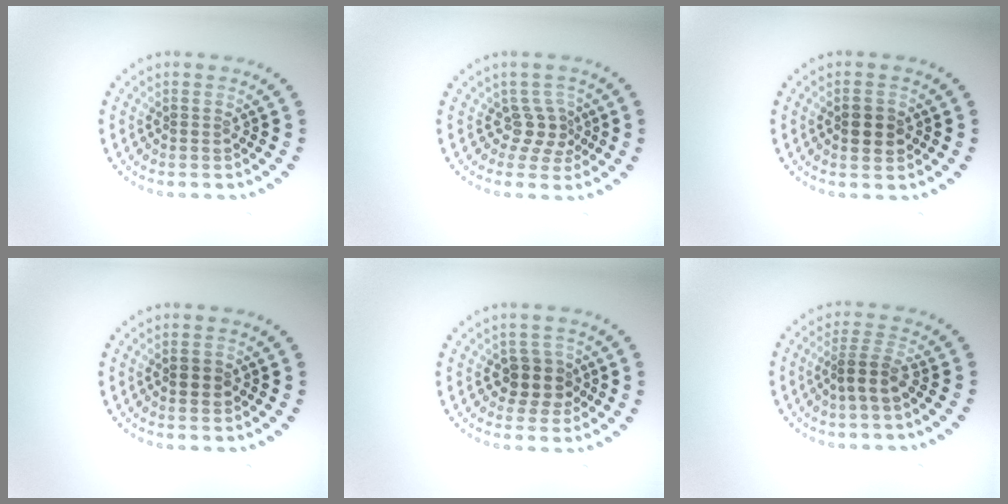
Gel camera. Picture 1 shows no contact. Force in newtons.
{"total": 2.3, "press": 1.5, "slide": 1.8}
{"total": 2.4, "press": 2.4, "slide": 0.1}
{"total": 1.3, "press": 1.3, "slide": 0.1}
{"total": 2.8, "press": 2.5, "slide": 1.2}
{"total": 2.5, "press": 1.8, "slide": 1.6}